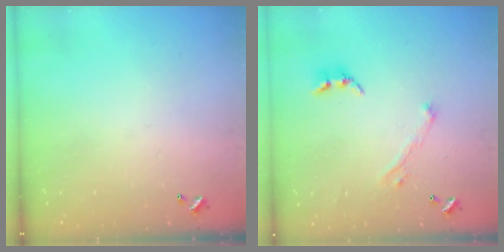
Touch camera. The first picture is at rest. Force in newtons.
{"total": 2.9, "press": 2.8, "slide": 0.8}